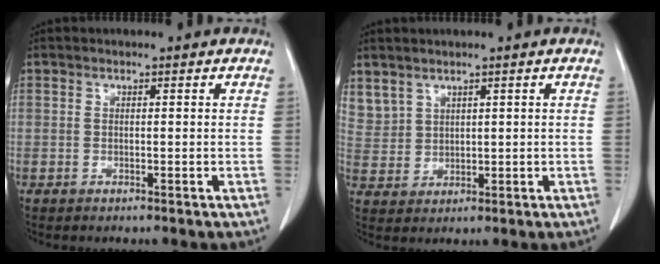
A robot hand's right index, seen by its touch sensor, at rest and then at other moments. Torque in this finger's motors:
{"motor_torque": [-0.30, 0.29, 0.01, 0.01]}